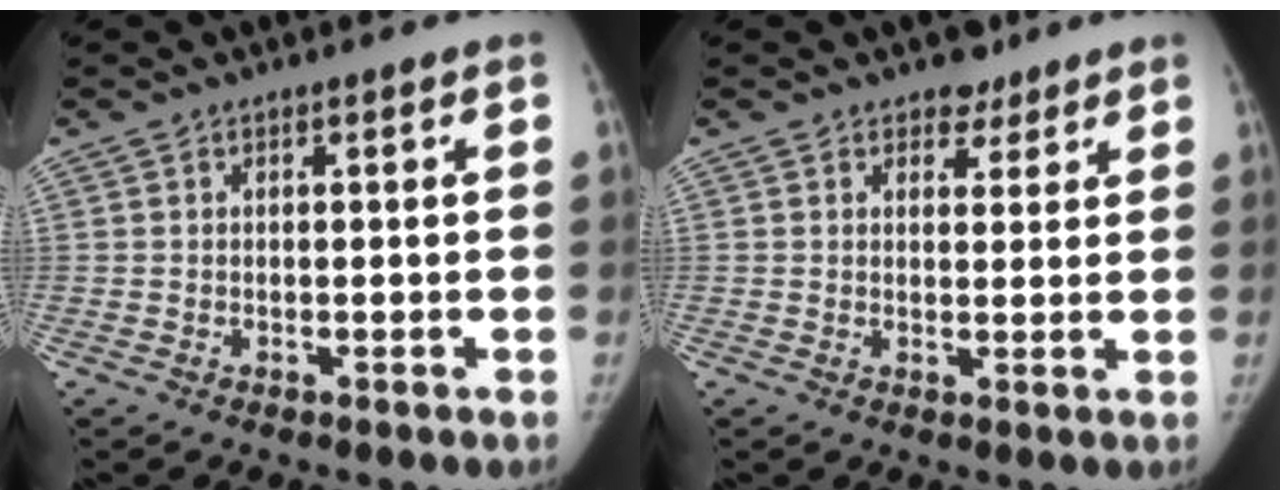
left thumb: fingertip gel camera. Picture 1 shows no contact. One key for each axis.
{"total": 3.7, "fx": 2.7, "fy": 2.4, "fz": 0.8, "tx": 0.012, "ty": -0.016, "tz": 0.037}